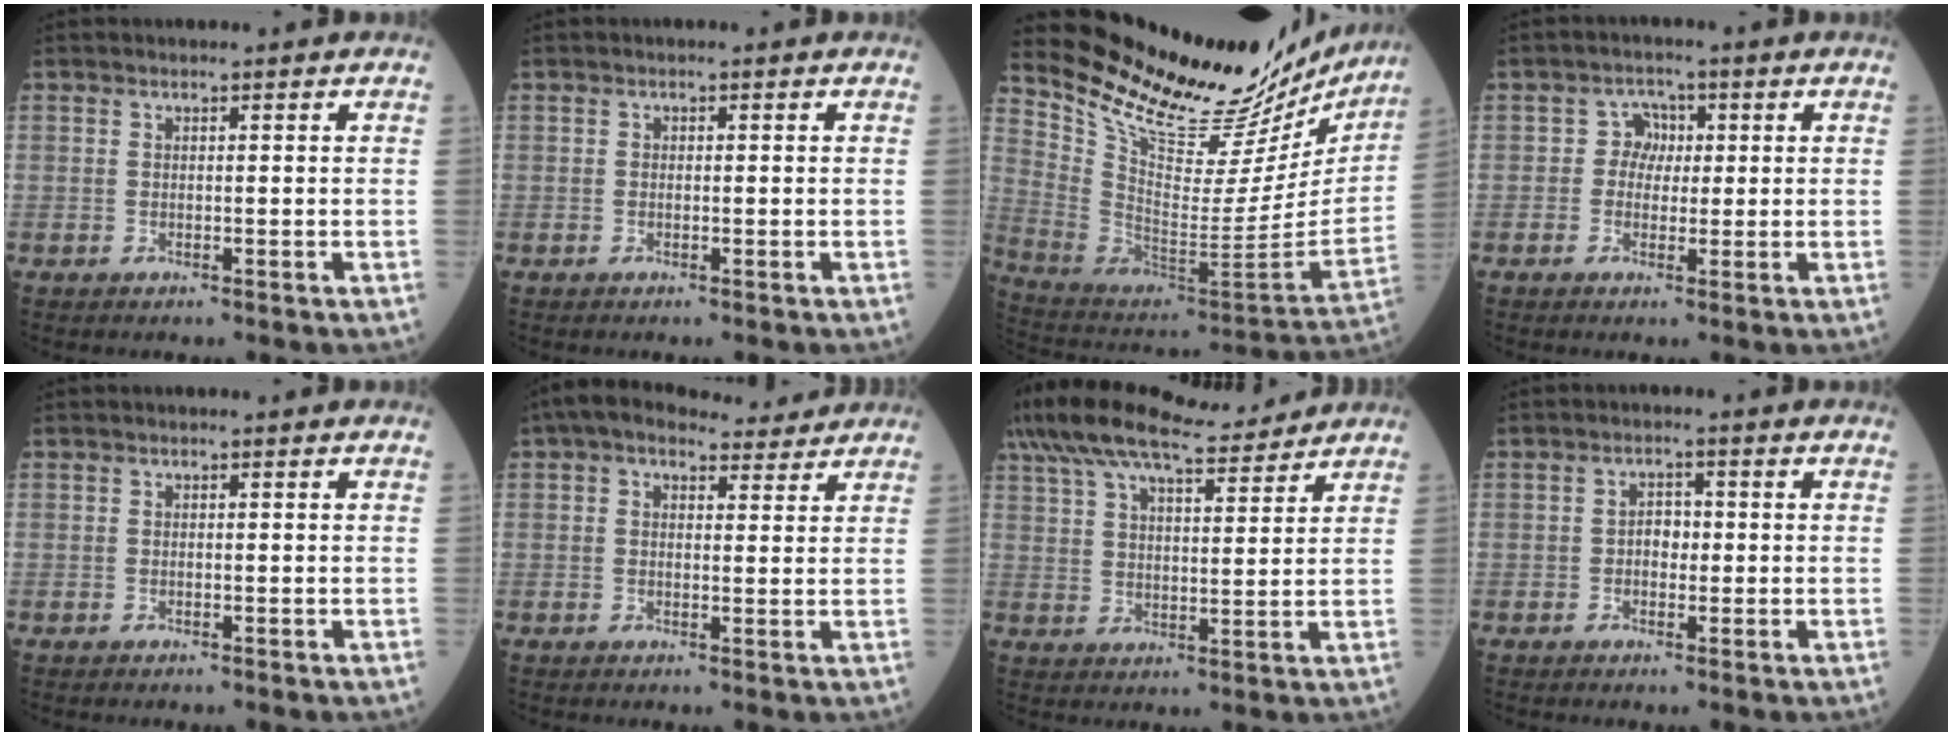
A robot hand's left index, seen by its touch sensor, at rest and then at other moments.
{"total": 0.0}
{"total": 29.6, "force": [26.1, 7.1, 11.9], "torque": [-0.195, -0.082, 0.370]}
{"total": 3.0, "force": [0.1, 2.8, 1.1], "torque": [-0.010, 0.004, -0.006]}
{"total": 0.0}
{"total": 7.5, "force": [6.1, 3.2, 3.1], "torque": [-0.049, 0.034, 0.087]}
{"total": 16.9, "force": [14.8, 3.0, 7.7], "torque": [-0.152, 0.038, 0.243]}
{"total": 2.4, "force": [-0.4, 1.6, 1.7], "torque": [-0.024, 0.006, -0.009]}